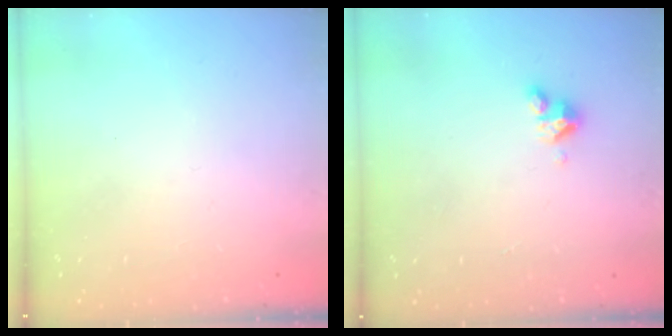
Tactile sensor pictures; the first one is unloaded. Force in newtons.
{"total": 4.4, "press": 4.4, "slide": 0.4}